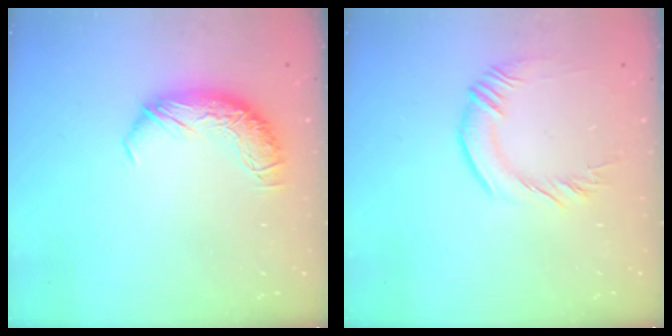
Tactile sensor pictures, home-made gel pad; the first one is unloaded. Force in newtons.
{"total": 1.2, "press": 0.8, "slide": 0.9}